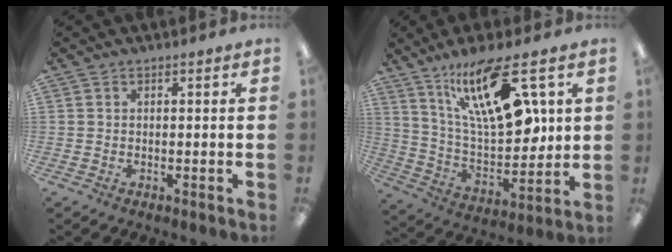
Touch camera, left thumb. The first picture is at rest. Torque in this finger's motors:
{"motor_torque": [2.21, 2.28, 1.37, -1.40, 0.15]}